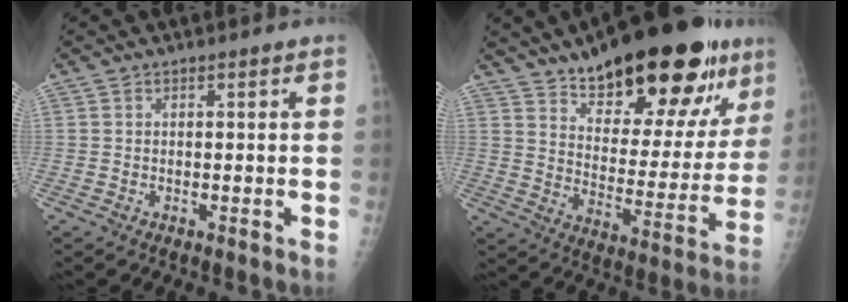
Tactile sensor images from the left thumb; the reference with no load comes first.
{"total": 26.9, "force": [17.3, 10.1, 18.0], "torque": [-0.224, -0.067, 0.259]}